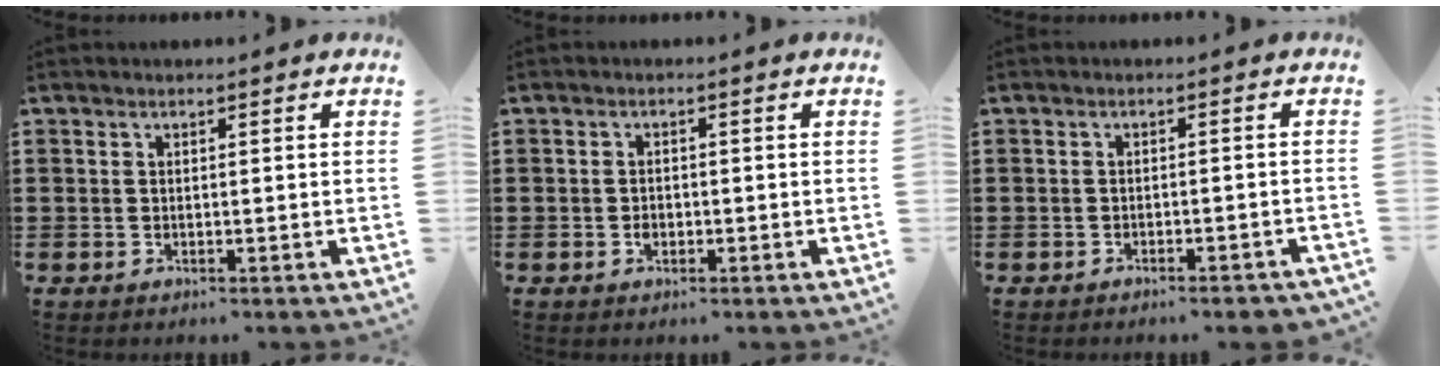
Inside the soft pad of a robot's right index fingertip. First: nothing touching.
{"total": 1.2, "force": [-0.6, 0.7, 0.8], "torque": [-0.016, 0.000, -0.011]}
{"total": 1.8, "force": [-1.7, -0.1, 0.8], "torque": [-0.016, -0.001, -0.033]}